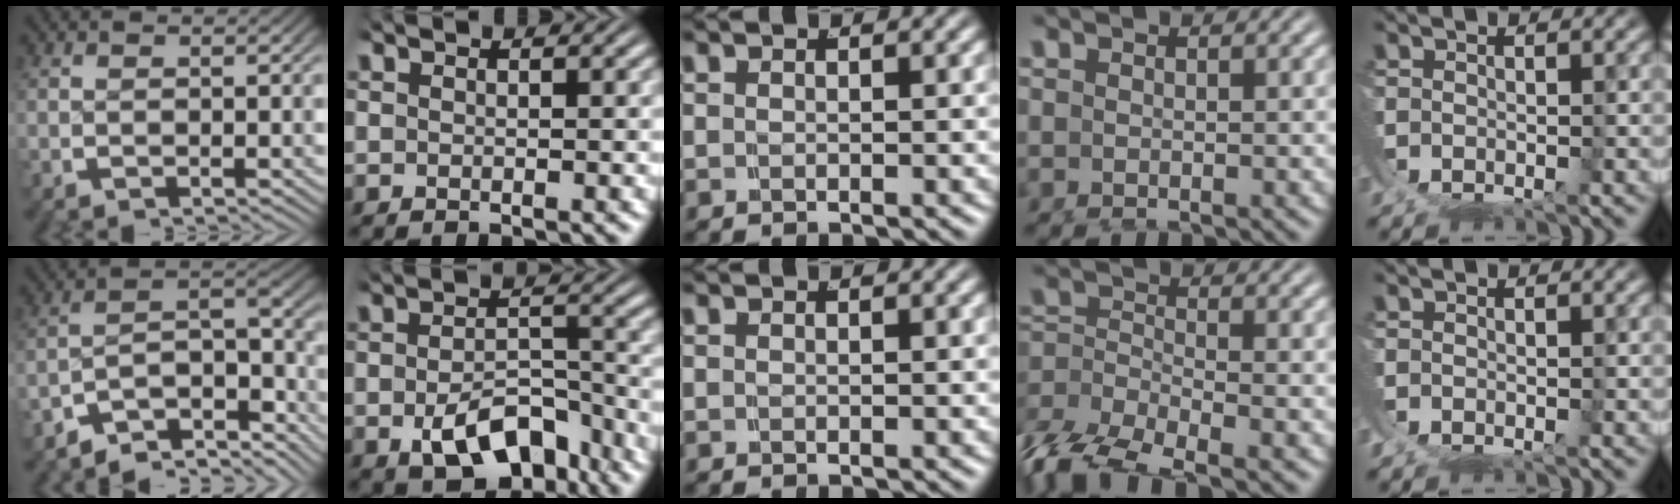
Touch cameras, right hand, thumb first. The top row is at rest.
{"thumb": {"total": 10.1, "force": [-5.3, 5.3, 6.8], "torque": [-0.123, -0.024, -0.086]}, "index": {"total": 6.7, "force": [-4.1, 3.4, 4.0], "torque": [-0.052, -0.020, -0.056]}, "ring": {"total": 8.4, "force": [-5.3, 5.0, 4.2], "torque": [-0.112, -0.044, -0.069]}, "little": {"total": 0.7, "force": [-0.5, 0.4, 0.1], "torque": [-0.010, -0.008, -0.007]}}